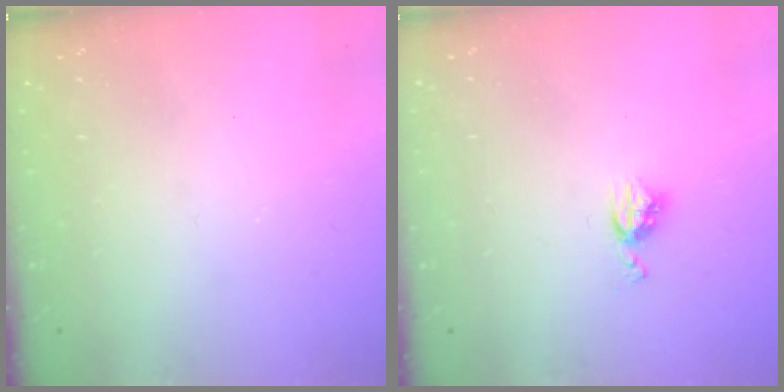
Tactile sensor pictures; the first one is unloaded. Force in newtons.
{"total": 5.0, "press": 4.9, "slide": 0.7}